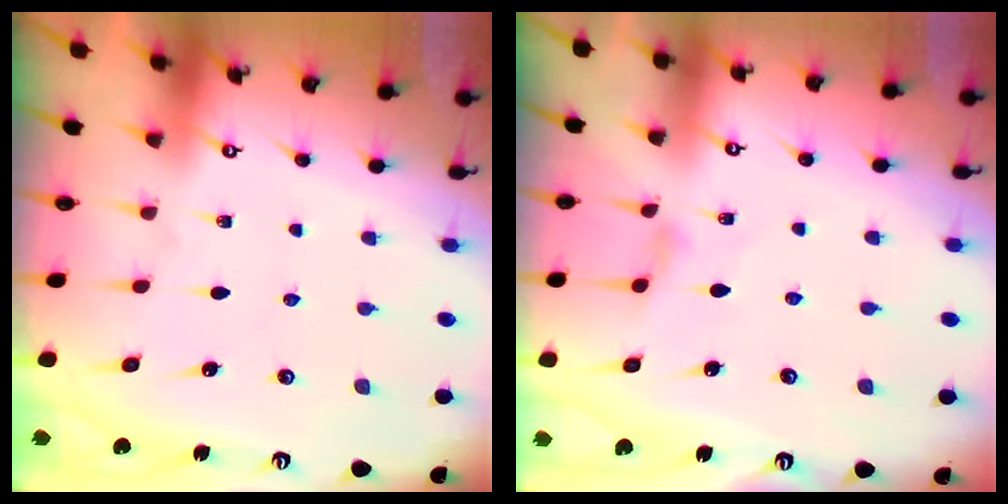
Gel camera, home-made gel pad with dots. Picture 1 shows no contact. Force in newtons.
{"total": 2.9, "press": 2.8, "slide": 0.5}